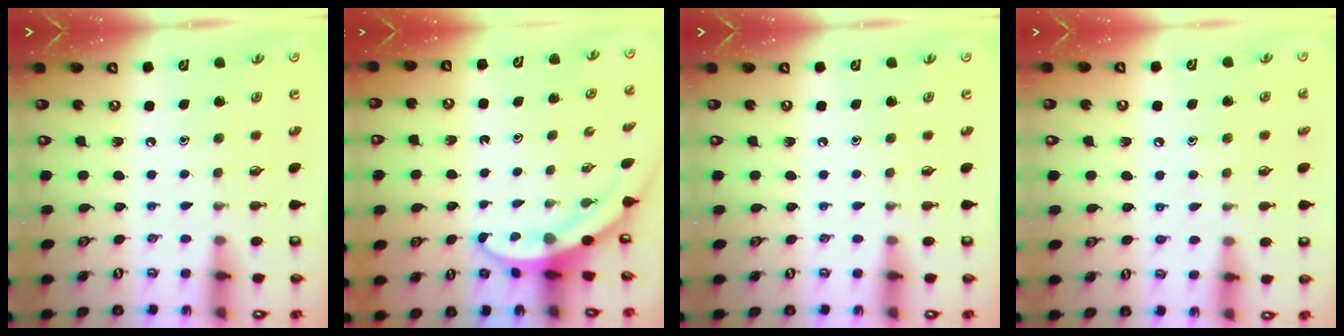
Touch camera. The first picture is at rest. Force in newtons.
{"total": 3.3, "press": 3.3, "slide": 0.1}
{"total": 0.0}
{"total": 5.7, "press": 5.7, "slide": 0.7}